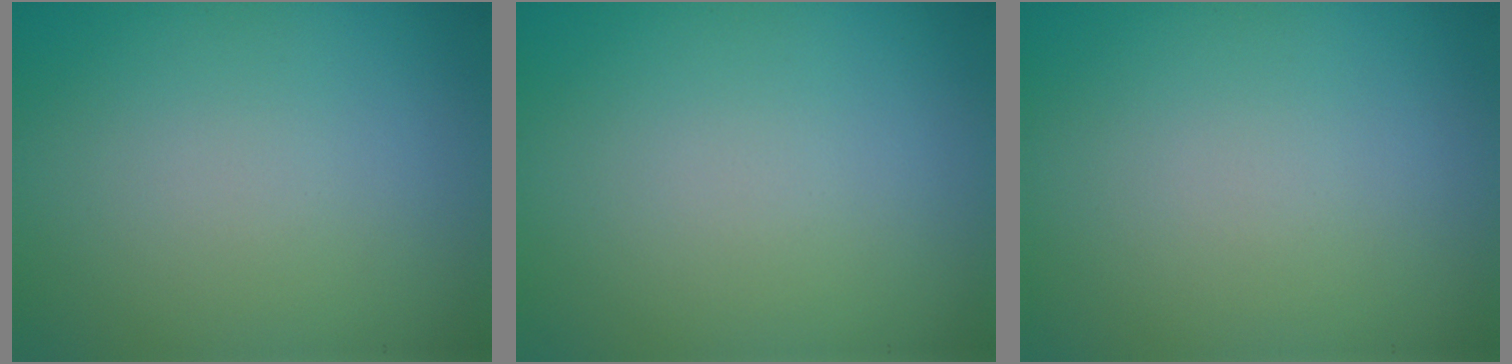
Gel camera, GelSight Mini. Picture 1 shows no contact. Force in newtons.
{"total": 0.0}
{"total": 0.0}